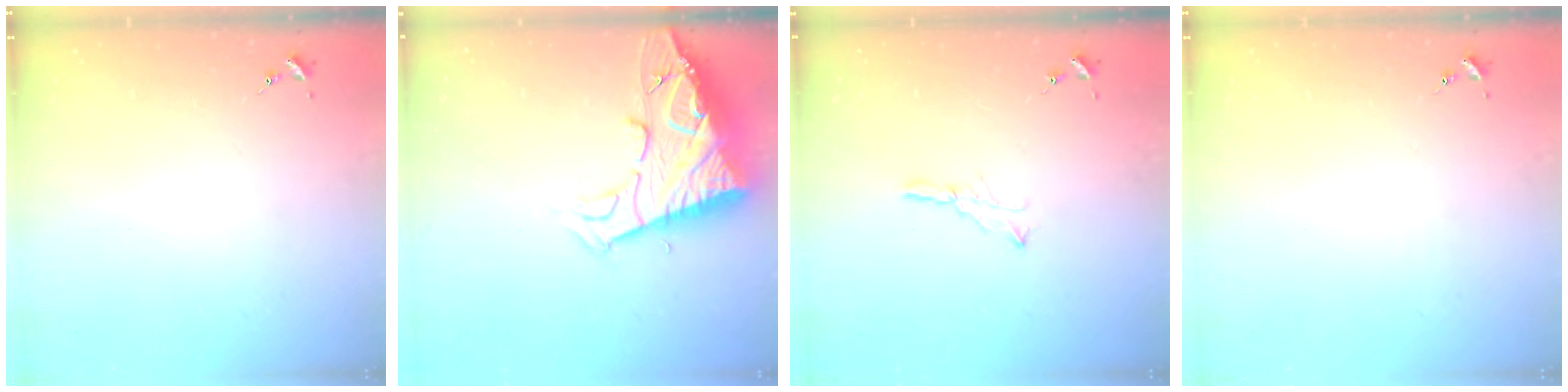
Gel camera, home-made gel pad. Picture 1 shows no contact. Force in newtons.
{"total": 15.0, "press": 14.9, "slide": 1.4}
{"total": 5.2, "press": 5.2, "slide": 0.3}
{"total": 0.0}